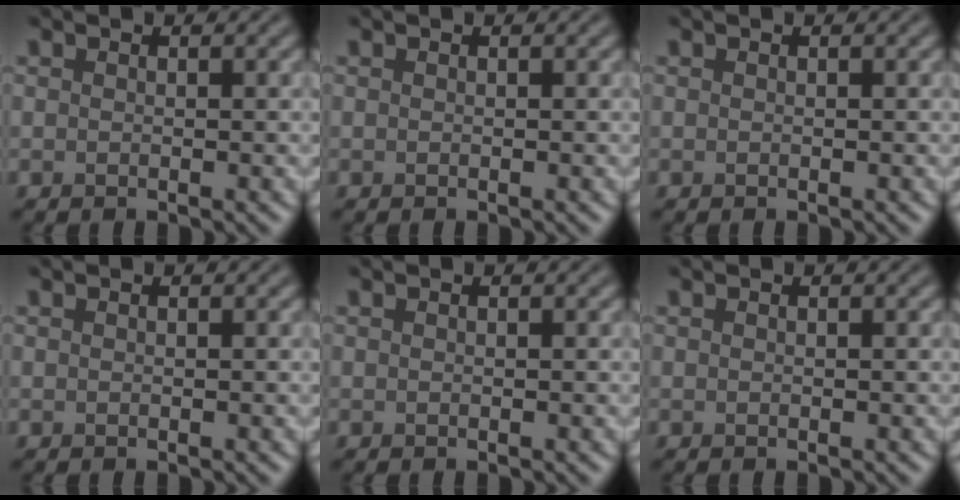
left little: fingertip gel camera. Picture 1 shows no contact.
{"total": 0.0}
{"total": 0.0}
{"total": 0.0}
{"total": 0.0}
{"total": 0.0}